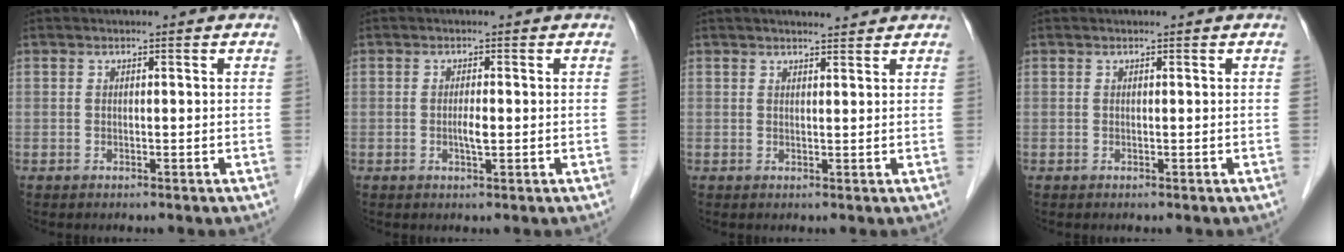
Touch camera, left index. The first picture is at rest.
{"total": 1.7, "force": [-0.2, 0.3, 1.6], "torque": [-0.033, 0.000, -0.004]}
{"total": 3.7, "force": [3.5, 0.4, 1.2], "torque": [-0.018, 0.014, 0.046]}
{"total": 0.0}